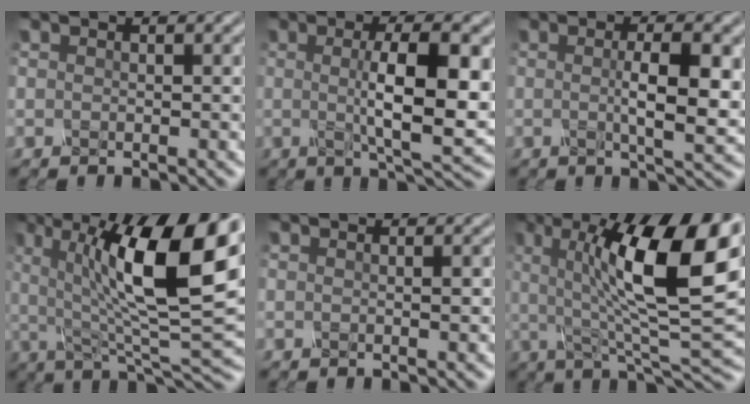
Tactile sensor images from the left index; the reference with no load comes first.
{"total": 8.4, "force": [0.4, 2.0, 8.2], "torque": [-0.118, -0.002, 0.008]}
{"total": 5.7, "force": [0.1, 1.3, 5.5], "torque": [-0.087, 0.001, 0.003]}
{"total": 13.9, "force": [3.0, 3.8, 13.0], "torque": [-0.195, 0.004, 0.043]}
{"total": 0.7, "force": [0.0, 0.1, 0.7], "torque": [-0.008, 0.000, 0.000]}
{"total": 14.1, "force": [3.2, 3.7, 13.2], "torque": [-0.193, 0.010, 0.046]}